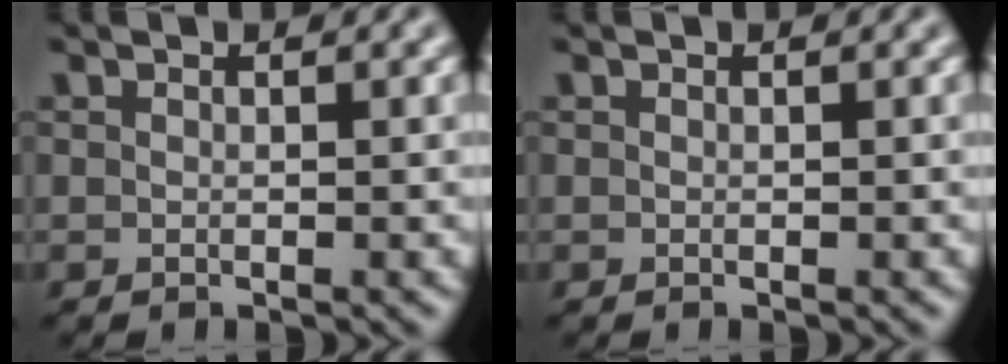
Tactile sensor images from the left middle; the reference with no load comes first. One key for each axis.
{"total": 0.0}